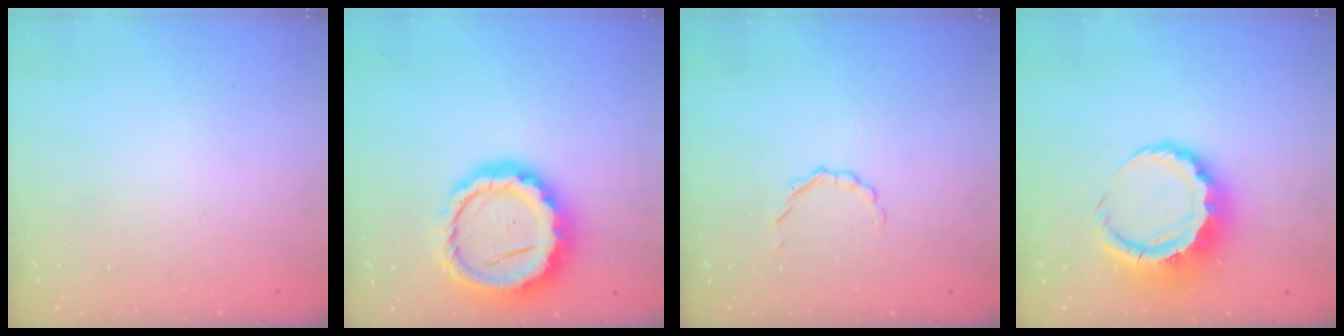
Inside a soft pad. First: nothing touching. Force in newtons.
{"total": 18.3, "press": 17.9, "slide": 3.8}
{"total": 1.8, "press": 1.7, "slide": 0.7}
{"total": 8.4, "press": 8.2, "slide": 1.7}